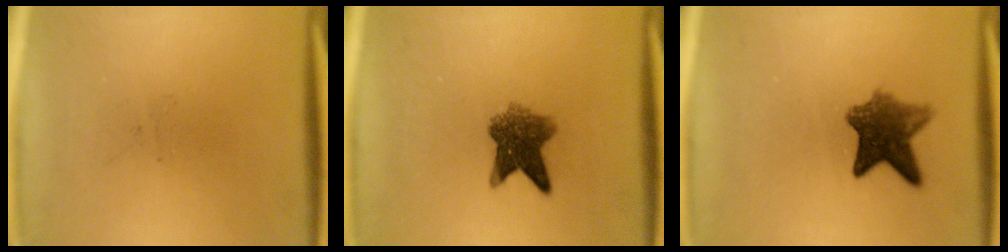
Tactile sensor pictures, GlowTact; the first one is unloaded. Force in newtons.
{"total": 6.4}
{"total": 7.0}